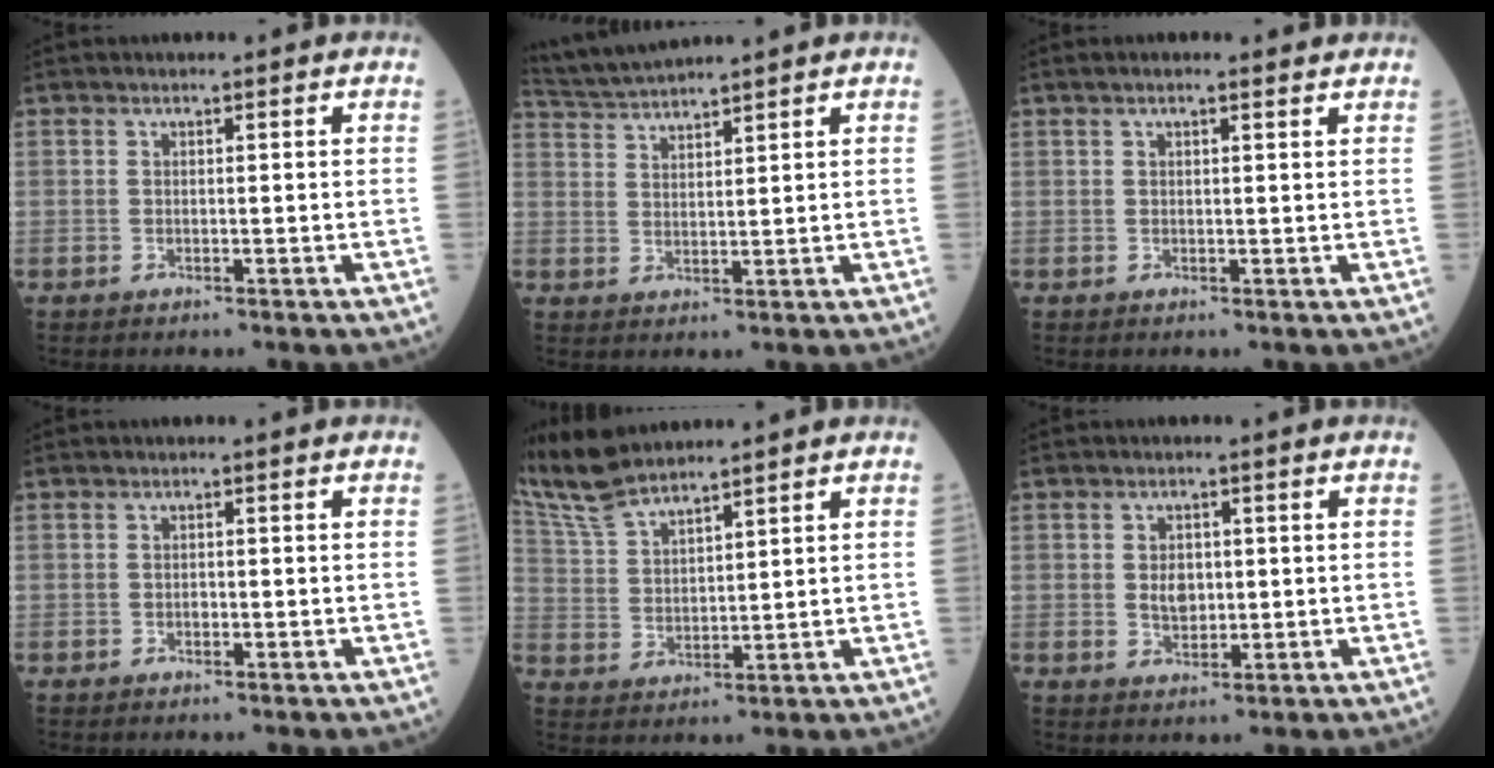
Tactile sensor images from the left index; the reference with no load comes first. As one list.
[{"total": 5.7, "force": [5.5, -1.2, 1.1], "torque": [-0.034, 0.016, 0.111]}, {"total": 2.8, "force": [2.3, 0.3, 1.7], "torque": [-0.027, 0.019, 0.031]}, {"total": 0.5, "force": [-0.2, 0.4, 0.3], "torque": [-0.005, 0.001, -0.006]}, {"total": 8.5, "force": [7.9, 0.8, 2.8], "torque": [-0.082, 0.016, 0.171]}, {"total": 3.0, "force": [0.2, 2.2, 2.1], "torque": [-0.037, 0.002, 0.009]}]